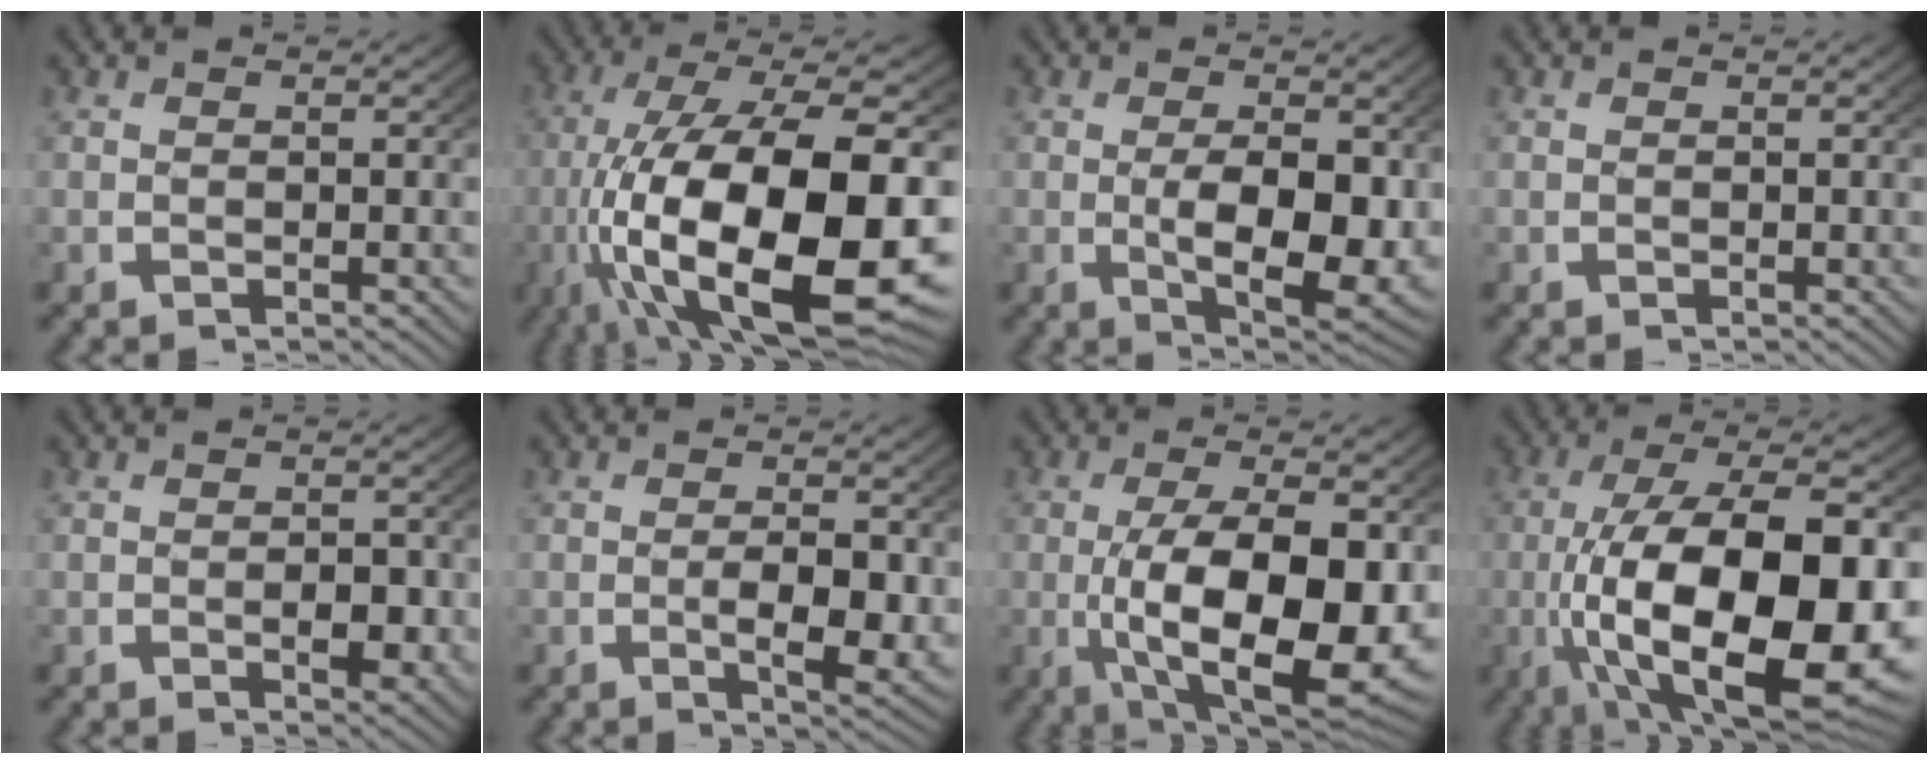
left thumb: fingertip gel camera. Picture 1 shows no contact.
{"total": 24.8, "force": [-4.6, 13.2, 20.5], "torque": [-0.403, -0.102, -0.003]}
{"total": 9.2, "force": [-1.1, 4.9, 7.7], "torque": [-0.136, -0.043, 0.005]}
{"total": 0.0}
{"total": 2.6, "force": [-0.2, 1.7, 2.0], "torque": [-0.031, -0.012, 0.002]}
{"total": 4.9, "force": [-0.3, 2.2, 4.3], "torque": [-0.069, -0.011, -0.004]}
{"total": 16.1, "force": [-2.2, 8.7, 13.4], "torque": [-0.263, -0.059, 0.002]}
{"total": 22.4, "force": [-4.2, 11.9, 18.5], "torque": [-0.360, -0.091, -0.010]}